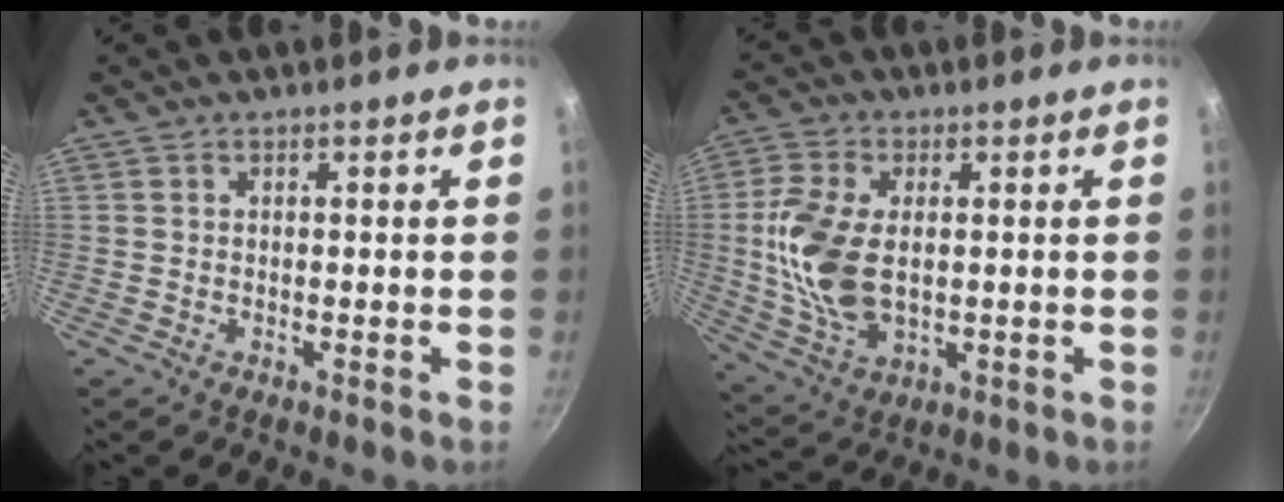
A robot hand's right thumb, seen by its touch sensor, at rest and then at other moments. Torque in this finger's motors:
{"motor_torque": [-0.97, 1.14, 1.20, 0.77, 0.14]}